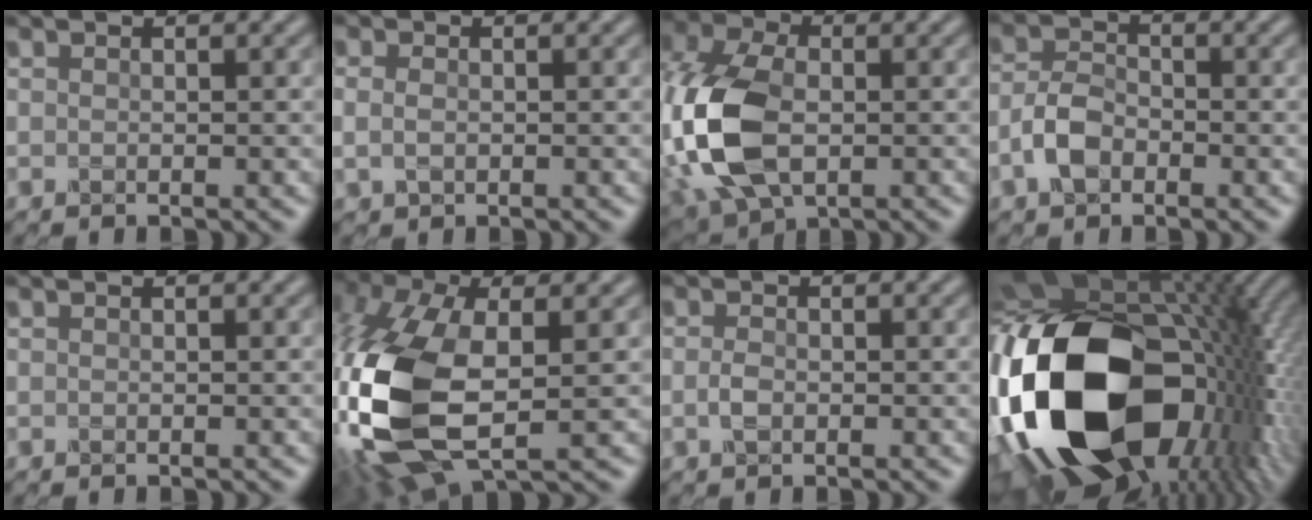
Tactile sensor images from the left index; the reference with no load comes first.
{"total": 1.7, "force": [-0.2, 1.3, 1.2], "torque": [-0.030, 0.000, 0.003]}
{"total": 12.3, "force": [-2.0, 7.9, 9.3], "torque": [-0.239, -0.012, -0.049]}
{"total": 3.5, "force": [-1.8, 2.1, 2.1], "torque": [-0.044, 0.007, -0.045]}
{"total": 0.0}
{"total": 14.2, "force": [-2.7, 7.2, 11.9], "torque": [-0.313, -0.022, -0.050]}
{"total": 1.3, "force": [-0.4, 0.8, 1.0], "torque": [-0.025, 0.000, -0.010]}
{"total": 22.1, "force": [-3.6, 13.8, 16.8], "torque": [-0.358, -0.041, -0.052]}